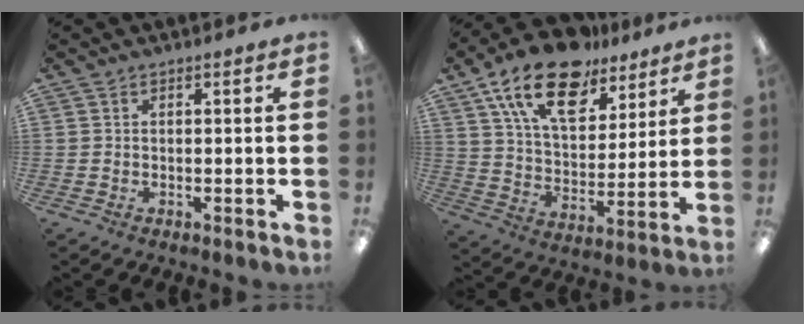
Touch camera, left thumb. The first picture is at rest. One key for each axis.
{"total": 19.1, "fx": 12.8, "fy": 9.7, "fz": 10.4, "tx": -0.184, "ty": -0.064, "tz": 0.226}